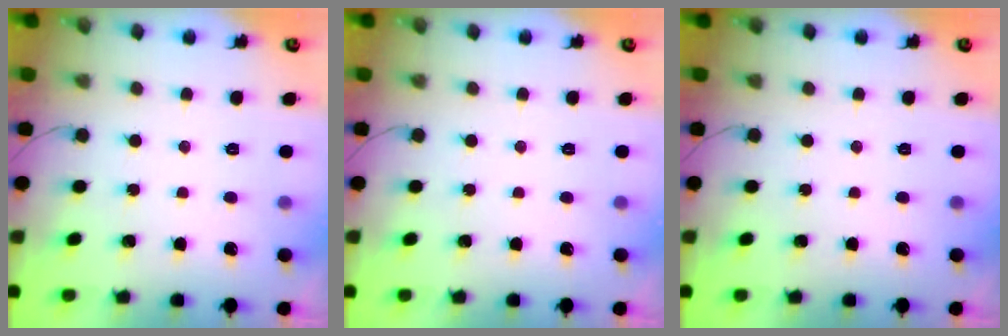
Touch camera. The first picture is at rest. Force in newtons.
{"total": 0.0}
{"total": 0.0}